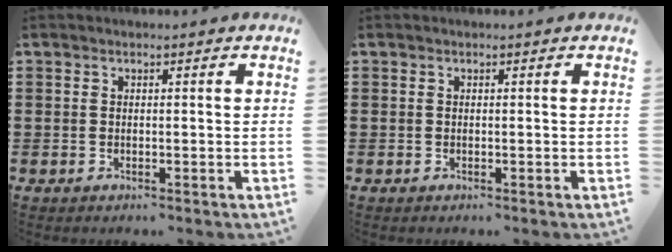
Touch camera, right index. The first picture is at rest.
{"total": 0.0}